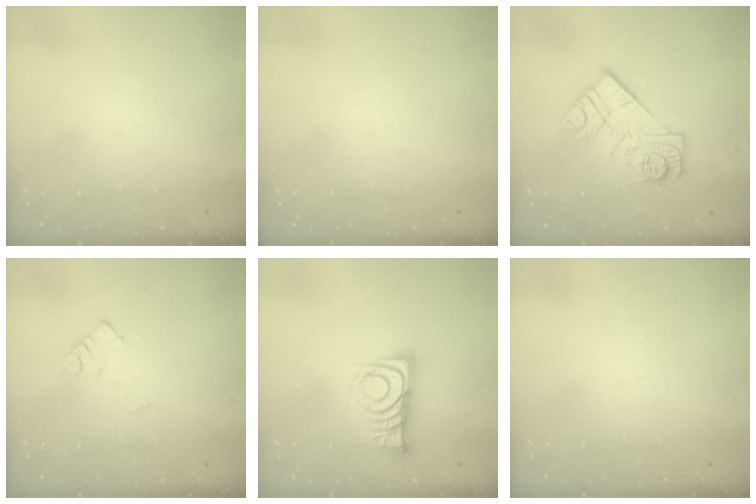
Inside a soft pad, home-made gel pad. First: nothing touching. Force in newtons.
{"total": 0.0}
{"total": 13.2, "press": 13.2, "slide": 0.9}
{"total": 2.8, "press": 2.7, "slide": 0.4}
{"total": 8.2, "press": 8.2, "slide": 0.9}
{"total": 0.0}